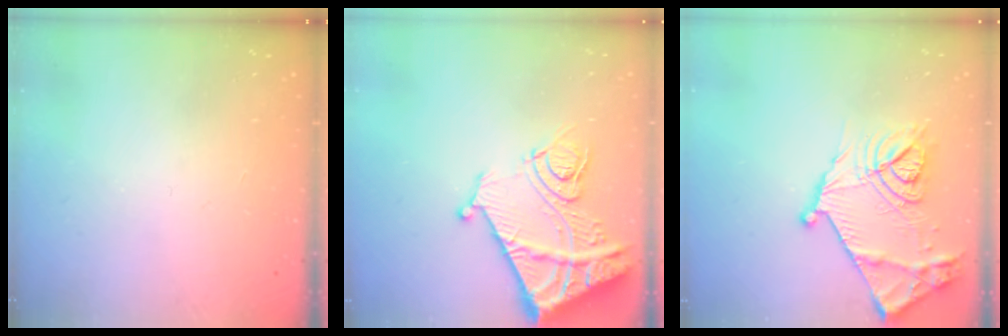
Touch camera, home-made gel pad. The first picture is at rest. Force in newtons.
{"total": 14.7, "press": 14.6, "slide": 1.7}
{"total": 19.0, "press": 19.0, "slide": 0.7}